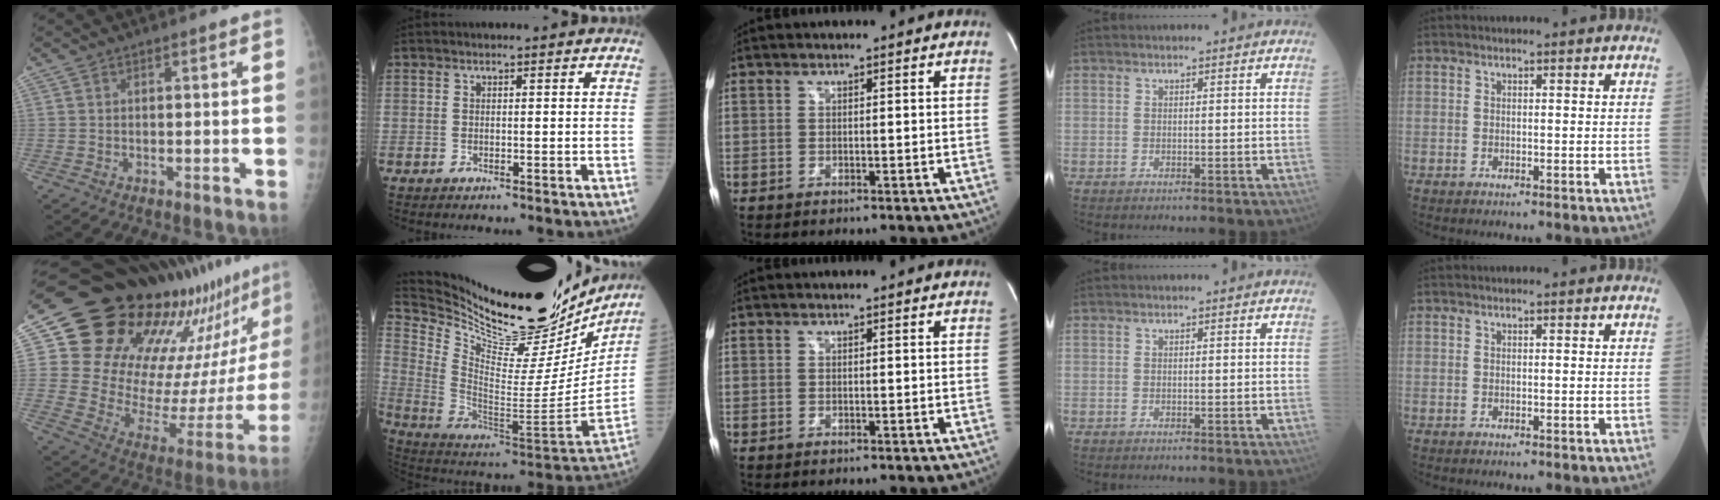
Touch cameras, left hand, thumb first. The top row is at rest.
{"thumb": {"total": 30.4, "force": [22.7, 11.6, 16.5], "torque": [-0.234, -0.120, 0.333]}, "index": {"total": 31.2, "force": [27.2, 7.3, 13.4], "torque": [-0.237, -0.074, 0.393]}}